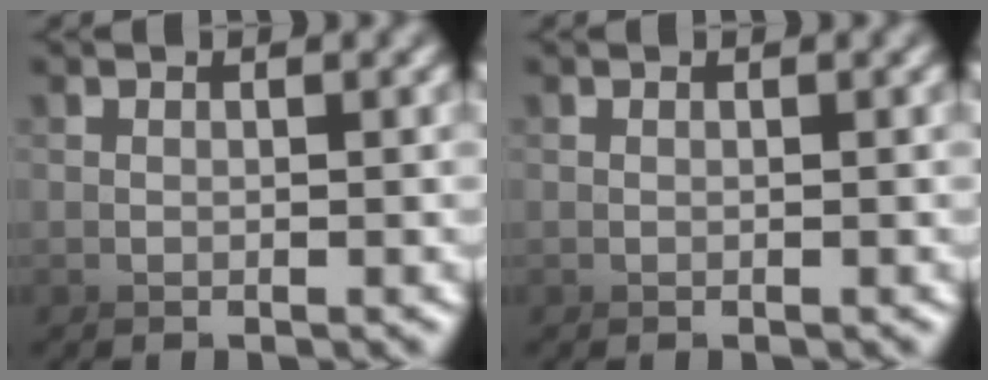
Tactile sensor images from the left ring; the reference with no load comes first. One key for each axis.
{"total": 0.0}